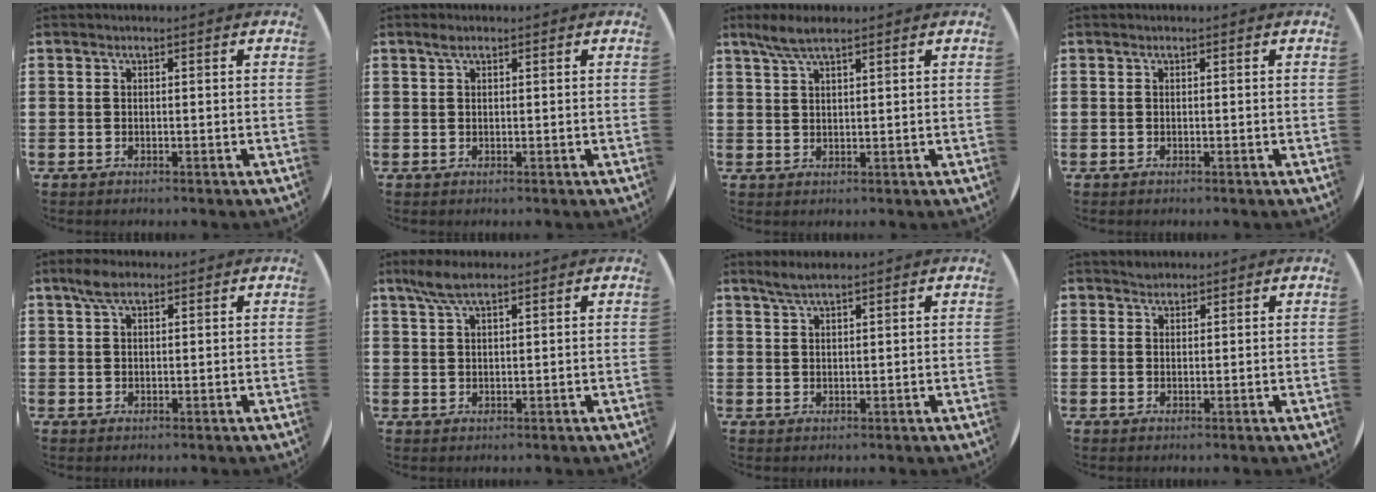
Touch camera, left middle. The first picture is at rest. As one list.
[{"total": 0.9, "force": [0.6, 0.3, 0.6], "torque": [-0.012, 0.003, 0.011]}, {"total": 3.6, "force": [2.7, 0.6, 2.3], "torque": [-0.050, 0.003, 0.049]}, {"total": 0.0}, {"total": 3.1, "force": [2.1, 1.3, 1.9], "torque": [-0.034, 0.003, 0.036]}, {"total": 4.1, "force": [2.9, 1.0, 2.7], "torque": [-0.058, 0.005, 0.052]}, {"total": 2.5, "force": [2.1, 0.3, 1.3], "torque": [-0.029, 0.003, 0.037]}, {"total": 1.3, "force": [1.2, 0.4, -0.2], "torque": [0.010, -0.001, 0.023]}]